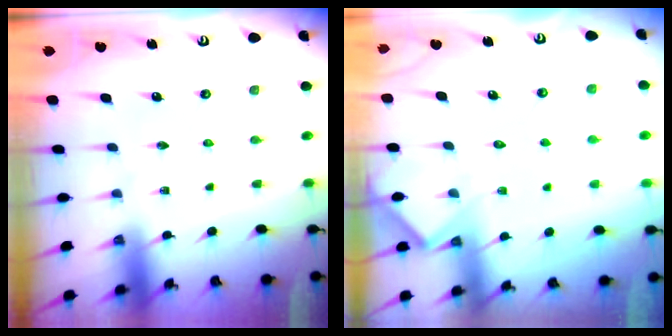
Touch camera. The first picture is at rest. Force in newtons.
{"total": 7.7, "press": 7.6, "slide": 0.7}